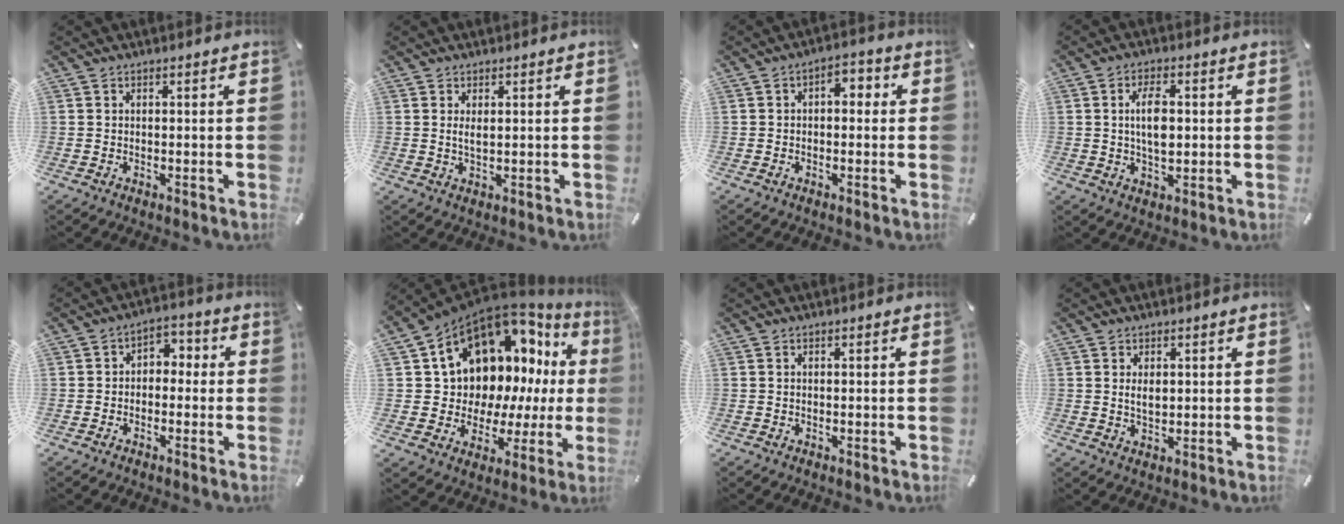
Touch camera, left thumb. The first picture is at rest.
{"total": 2.1, "force": [0.6, 0.6, 1.9], "torque": [-0.039, 0.001, 0.009]}
{"total": 3.8, "force": [-0.9, 2.3, 2.9], "torque": [-0.031, 0.007, -0.025]}
{"total": 6.5, "force": [0.6, 3.2, 5.7], "torque": [-0.118, 0.001, 0.004]}
{"total": 3.8, "force": [-2.1, 2.8, 1.6], "torque": [-0.028, 0.018, -0.043]}
{"total": 13.1, "force": [7.7, 9.2, 5.2], "torque": [-0.088, -0.094, 0.147]}
{"total": 0.0}
{"total": 2.6, "force": [0.8, 1.5, 1.9], "torque": [-0.035, 0.000, 0.012]}